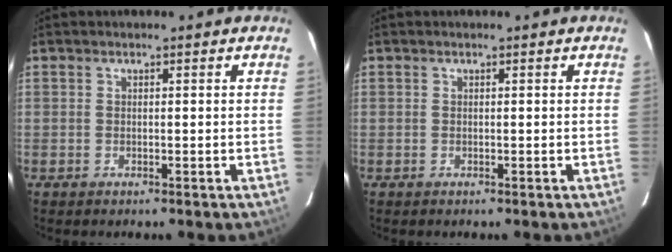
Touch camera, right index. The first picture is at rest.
{"total": 0.0}